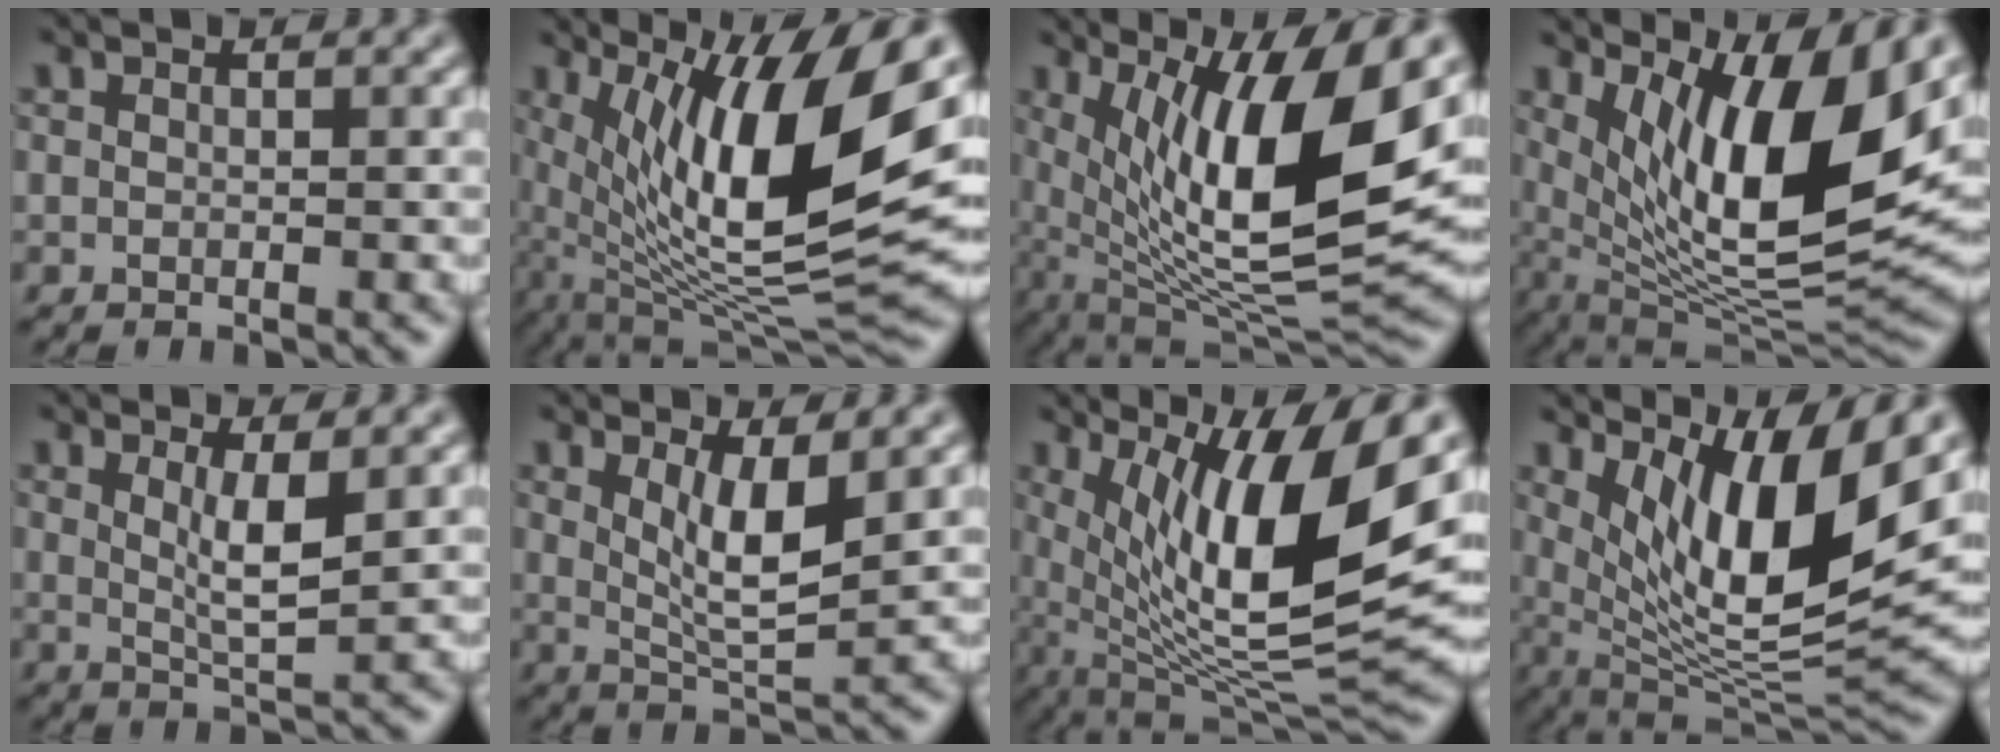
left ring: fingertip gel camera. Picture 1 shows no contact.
{"total": 14.2, "force": [3.8, 4.4, 12.9], "torque": [-0.215, -0.006, 0.068]}
{"total": 13.3, "force": [3.5, 4.3, 12.1], "torque": [-0.201, -0.013, 0.066]}
{"total": 13.2, "force": [4.7, 4.2, 11.6], "torque": [-0.191, -0.012, 0.087]}
{"total": 3.3, "force": [0.9, 0.7, 3.1], "torque": [-0.056, -0.011, 0.019]}
{"total": 4.7, "force": [1.5, 1.3, 4.3], "torque": [-0.078, -0.014, 0.033]}
{"total": 13.2, "force": [3.5, 4.1, 12.1], "torque": [-0.202, -0.011, 0.066]}
{"total": 11.4, "force": [4.6, 3.2, 10.0], "torque": [-0.165, -0.013, 0.091]}